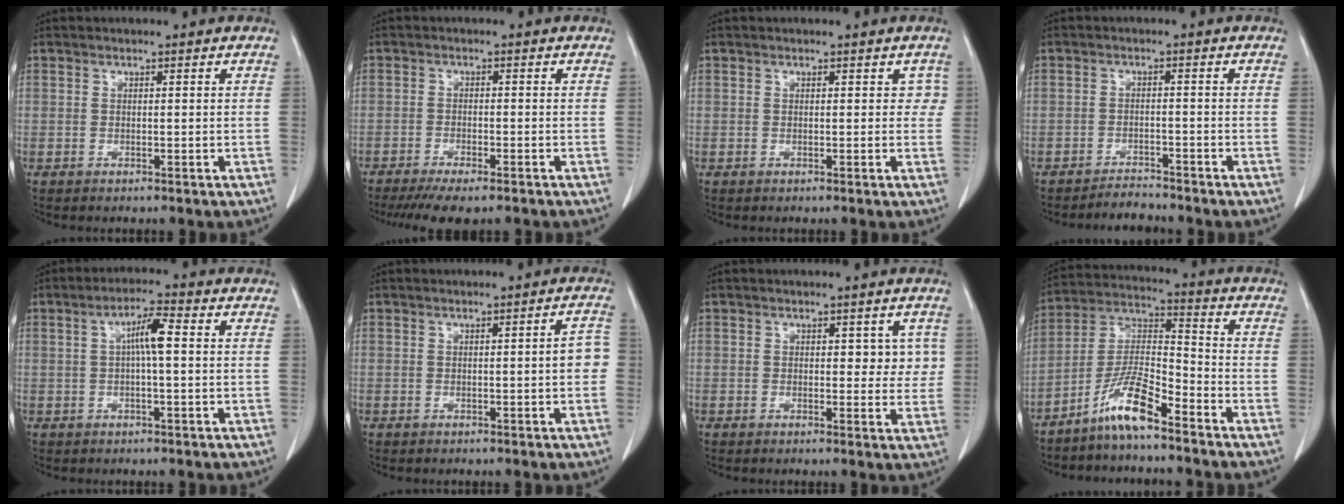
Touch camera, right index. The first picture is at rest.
{"total": 8.0, "force": [-6.5, 1.3, 4.5], "torque": [-0.065, -0.014, -0.099]}
{"total": 1.7, "force": [0.6, 1.4, 0.8], "torque": [0.007, 0.013, 0.002]}
{"total": 2.7, "force": [-2.6, 0.2, -0.2], "torque": [0.003, -0.012, -0.042]}
{"total": 4.9, "force": [0.6, 0.4, 4.8], "torque": [-0.086, 0.012, 0.008]}
{"total": 3.8, "force": [-0.3, 0.0, 3.8], "torque": [-0.046, 0.005, -0.005]}
{"total": 3.6, "force": [1.1, 2.2, 2.7], "torque": [-0.016, 0.003, 0.011]}
{"total": 9.4, "force": [-6.7, 1.2, 6.5], "torque": [-0.141, -0.001, -0.135]}